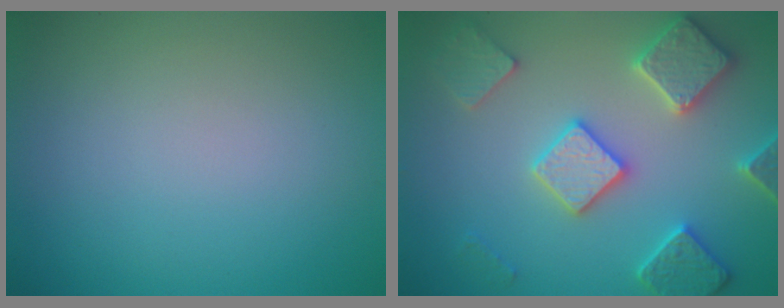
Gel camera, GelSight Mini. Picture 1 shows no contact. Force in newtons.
{"total": 5.8, "press": 5.6, "slide": 1.3}